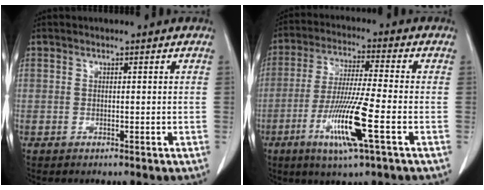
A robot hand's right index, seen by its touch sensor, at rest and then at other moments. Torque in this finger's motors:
{"motor_torque": [1.53, -0.61, 0.83, 0.12]}